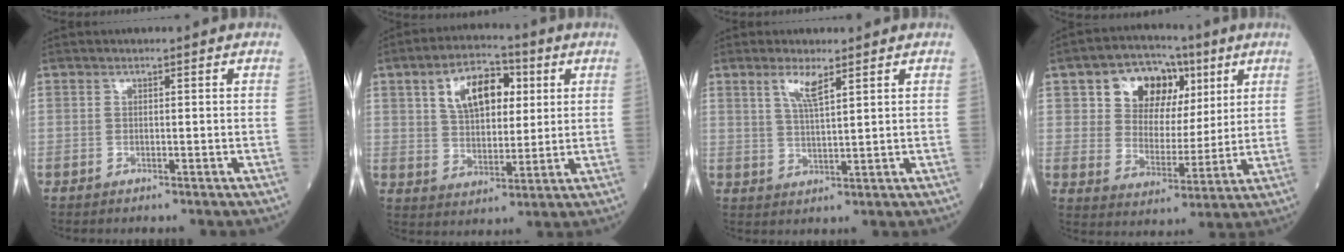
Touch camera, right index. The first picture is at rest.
{"total": 10.6, "force": [3.6, 5.7, 8.1], "torque": [-0.143, 0.023, 0.061]}
{"total": 4.1, "force": [2.4, 0.4, 3.3], "torque": [-0.069, -0.002, 0.048]}
{"total": 11.7, "force": [5.3, 8.3, 6.3], "torque": [-0.098, 0.030, 0.092]}